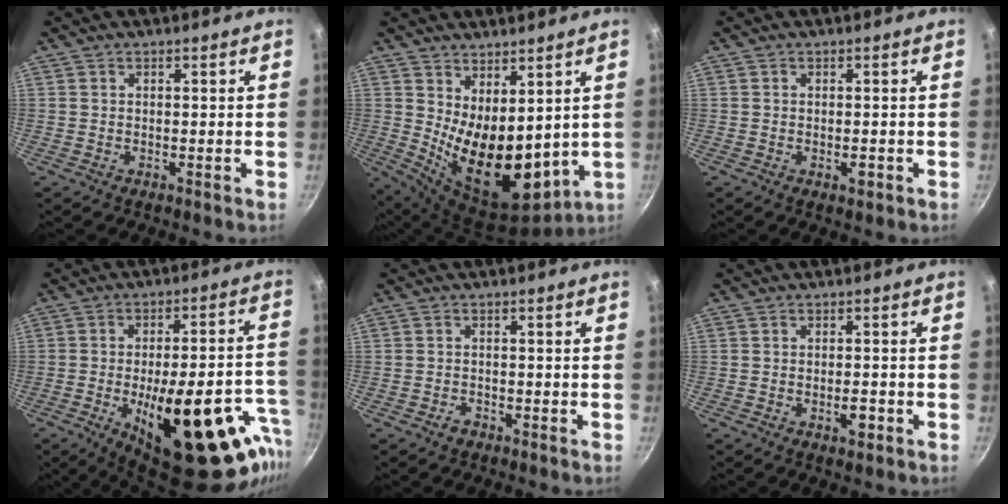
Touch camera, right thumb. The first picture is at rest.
{"total": 15.0, "force": [2.8, 8.1, 12.3], "torque": [-0.167, -0.054, 0.074]}
{"total": 1.6, "force": [-0.7, 0.6, 1.4], "torque": [-0.018, 0.001, -0.011]}
{"total": 28.3, "force": [-11.0, 11.1, 23.5], "torque": [-0.275, 0.032, -0.143]}
{"total": 1.6, "force": [-1.2, 0.9, 0.6], "torque": [-0.007, 0.011, -0.019]}
{"total": 2.8, "force": [-1.2, 1.2, 2.3], "torque": [-0.022, 0.007, -0.018]}